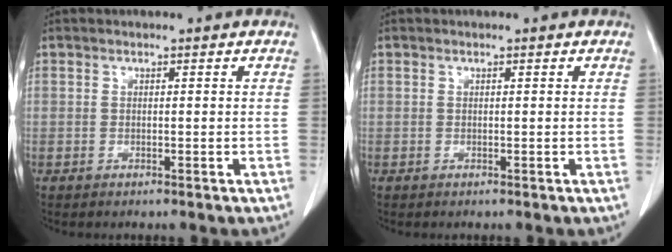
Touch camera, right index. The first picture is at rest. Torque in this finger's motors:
{"motor_torque": [-0.18, 0.14, -0.04, -0.01]}